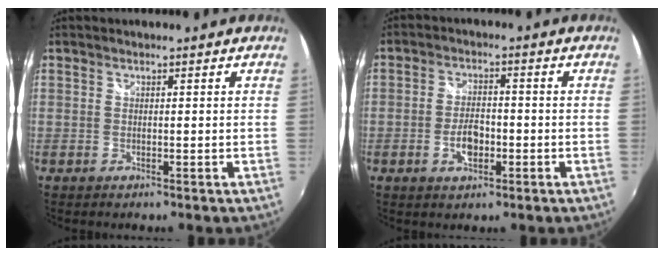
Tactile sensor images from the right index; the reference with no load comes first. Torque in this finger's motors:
{"motor_torque": [0.87, -0.02, 0.12, 0.04]}